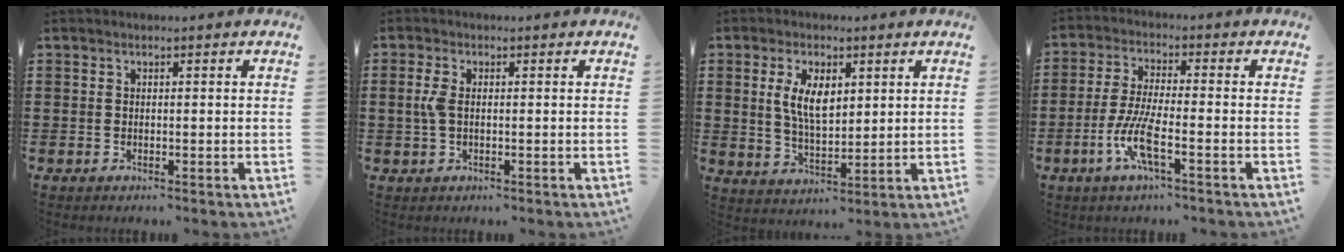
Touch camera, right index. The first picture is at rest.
{"total": 3.1, "force": [0.1, 1.4, 2.7], "torque": [-0.077, -0.002, -0.007]}
{"total": 6.4, "force": [1.9, 3.1, 5.3], "torque": [-0.104, 0.007, 0.031]}
{"total": 7.3, "force": [-3.2, 1.5, 6.4], "torque": [-0.145, -0.013, -0.065]}